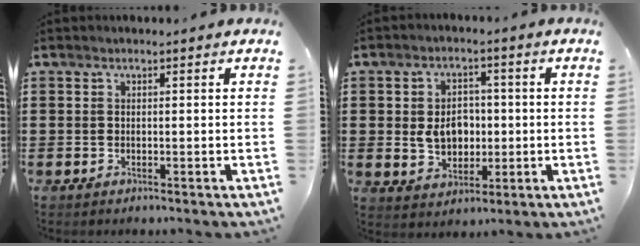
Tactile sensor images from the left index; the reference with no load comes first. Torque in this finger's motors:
{"motor_torque": [0.33, 0.01, 0.26, 0.04]}